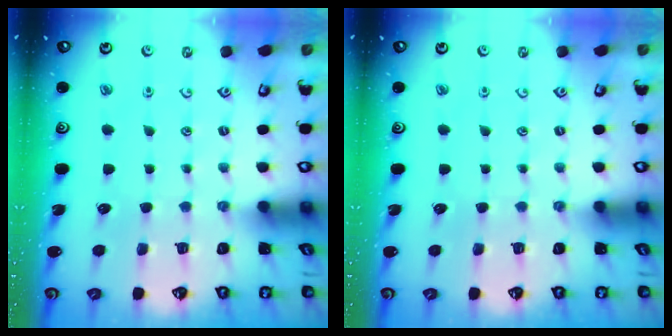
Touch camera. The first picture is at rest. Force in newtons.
{"total": 0.0}